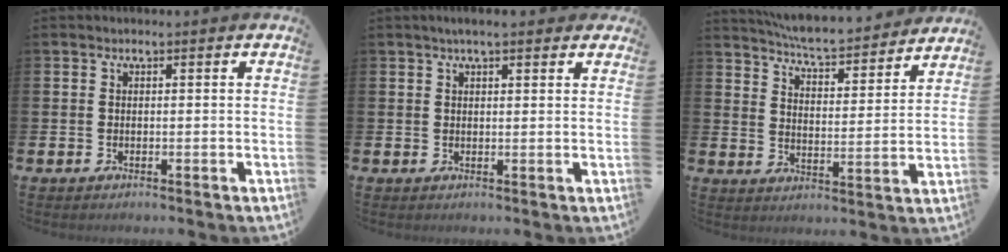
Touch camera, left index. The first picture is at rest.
{"total": 2.7, "force": [2.2, 0.6, 1.4], "torque": [-0.024, 0.001, 0.038]}
{"total": 6.6, "force": [6.4, 0.2, 1.3], "torque": [-0.050, -0.052, 0.110]}